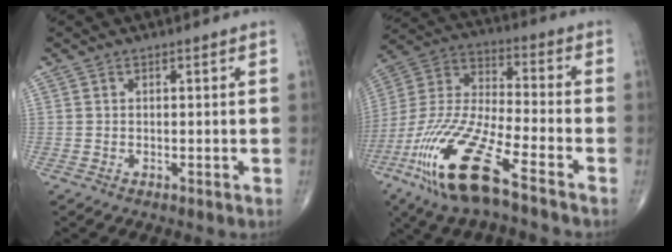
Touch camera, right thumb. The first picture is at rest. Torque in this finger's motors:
{"motor_torque": [0.70, 0.77, 1.83, -0.94, 0.21]}